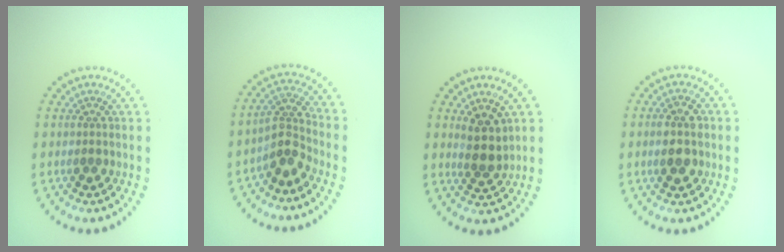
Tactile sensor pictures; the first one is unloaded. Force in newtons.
{"total": 3.0, "press": 2.3, "slide": 1.9}
{"total": 2.6, "press": 2.3, "slide": 1.2}
{"total": 2.7, "press": 2.7, "slide": 0.3}